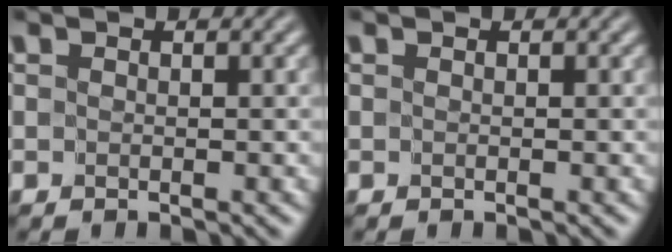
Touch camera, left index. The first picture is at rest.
{"total": 0.0}